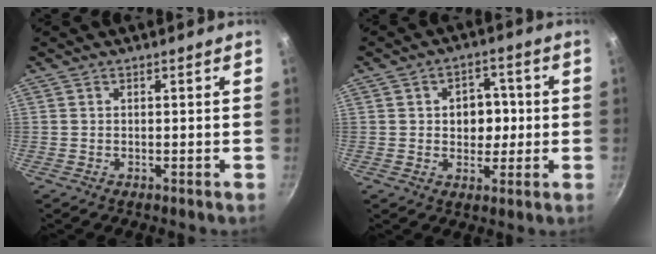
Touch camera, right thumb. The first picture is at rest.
{"total": 7.2, "force": [0.4, 5.6, 4.5], "torque": [-0.022, 0.005, 0.003]}